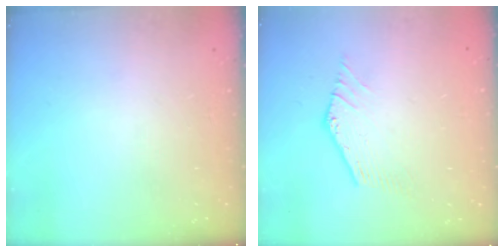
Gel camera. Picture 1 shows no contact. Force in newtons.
{"total": 0.0}